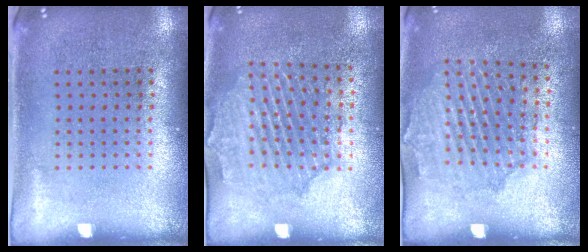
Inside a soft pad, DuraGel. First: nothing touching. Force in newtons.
{"total": 1.6, "press": 1.6, "slide": 0.2}
{"total": 1.5, "press": 1.5, "slide": 0.4}